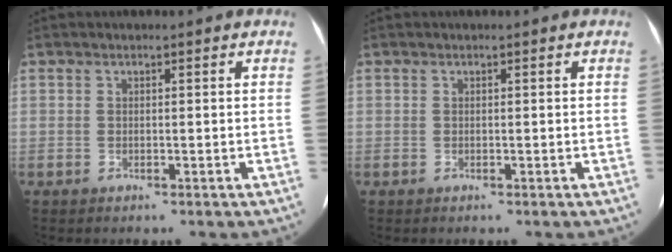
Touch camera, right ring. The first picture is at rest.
{"total": 0.0}